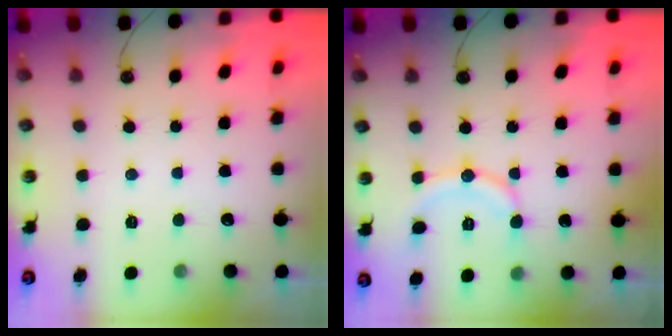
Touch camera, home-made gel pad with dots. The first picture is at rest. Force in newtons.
{"total": 10.3, "press": 10.3, "slide": 0.4}